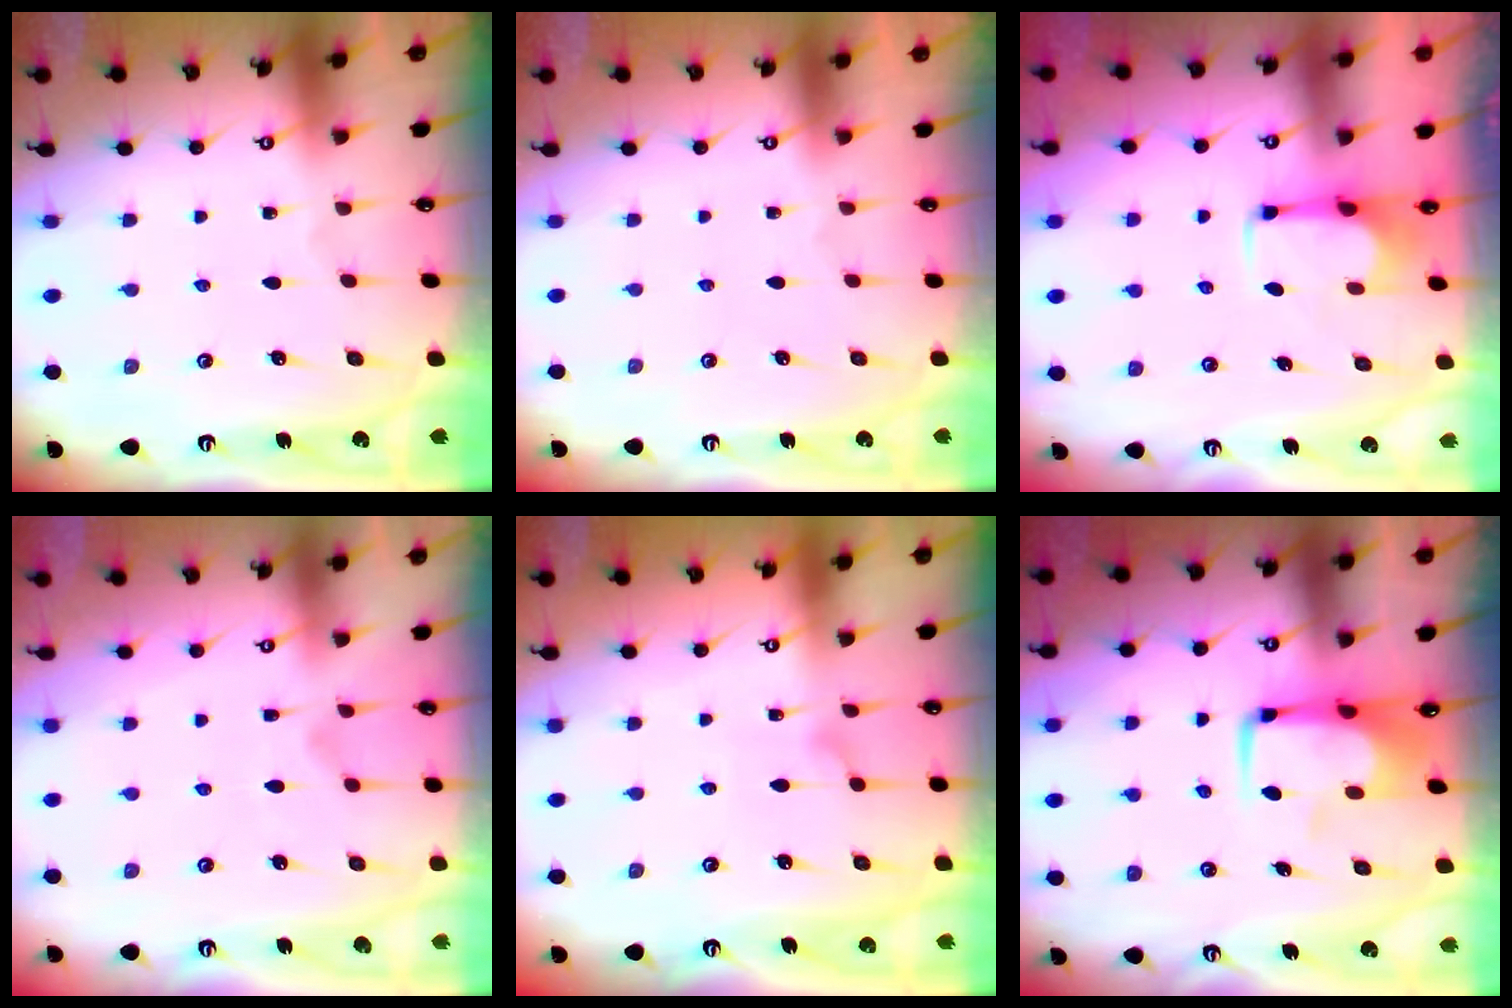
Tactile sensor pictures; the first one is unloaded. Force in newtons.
{"total": 1.5, "press": 1.4, "slide": 0.6}
{"total": 2.6, "press": 2.4, "slide": 0.9}
{"total": 3.4, "press": 3.1, "slide": 1.2}
{"total": 3.1, "press": 3.1, "slide": 0.4}
{"total": 6.5, "press": 6.4, "slide": 0.9}